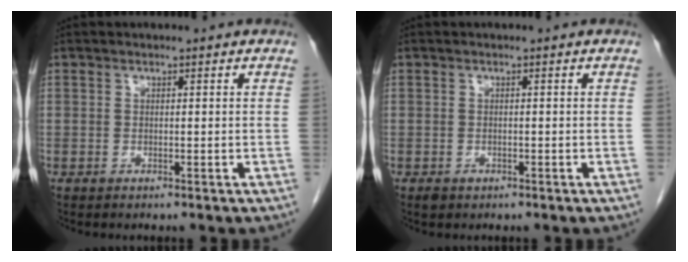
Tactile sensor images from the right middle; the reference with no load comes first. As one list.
[{"total": 1.1, "force": [-0.6, 0.7, 0.5], "torque": [-0.009, 0.001, -0.005]}]